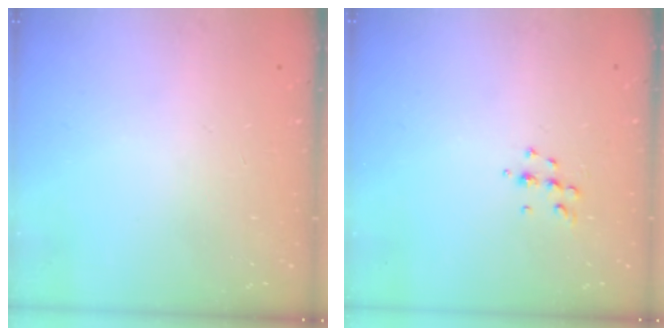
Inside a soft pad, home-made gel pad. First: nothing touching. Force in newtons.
{"total": 4.7, "press": 4.6, "slide": 0.8}